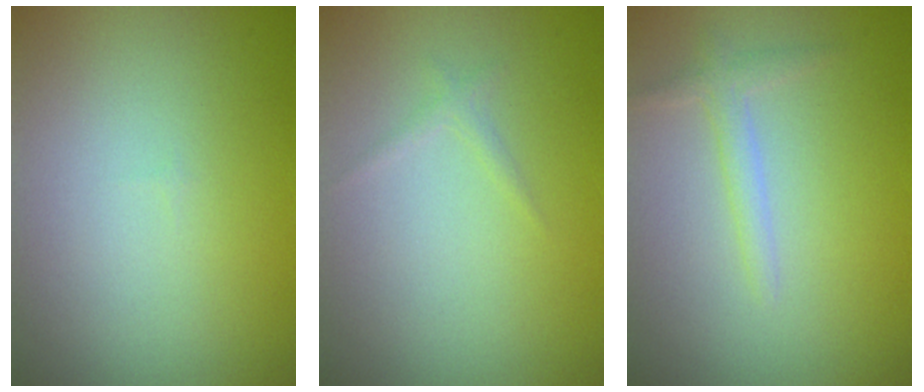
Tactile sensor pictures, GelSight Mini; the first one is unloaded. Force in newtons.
{"total": 0.8, "press": 0.8, "slide": 0.1}
{"total": 1.5, "press": 1.5, "slide": 0.1}